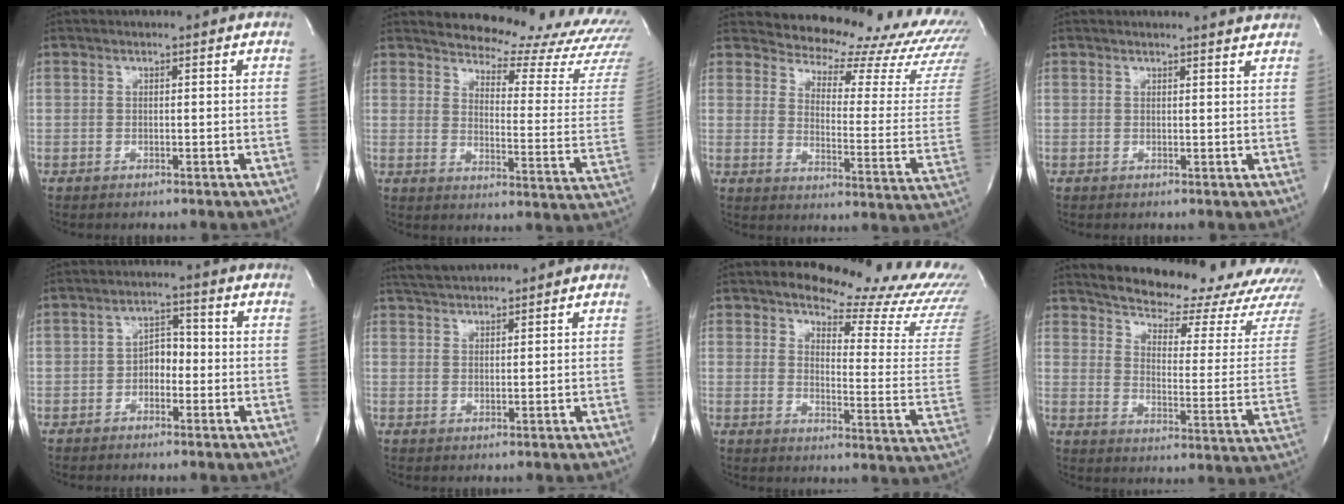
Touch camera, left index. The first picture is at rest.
{"total": 21.2, "force": [20.4, 2.4, 5.3], "torque": [-0.065, -0.133, 0.227]}
{"total": 23.0, "force": [21.7, 4.3, 6.2], "torque": [-0.079, -0.123, 0.238]}
{"total": 3.5, "force": [3.5, -0.2, 0.5], "torque": [-0.011, -0.004, 0.028]}
{"total": 3.5, "force": [-1.1, 2.2, 2.5], "torque": [-0.039, 0.013, -0.024]}
{"total": 4.8, "force": [4.6, 0.4, 1.3], "torque": [-0.030, 0.026, 0.087]}
{"total": 21.2, "force": [19.5, 3.7, 7.5], "torque": [-0.091, -0.114, 0.217]}
{"total": 23.2, "force": [21.4, 3.5, 8.1], "torque": [-0.117, -0.085, 0.261]}